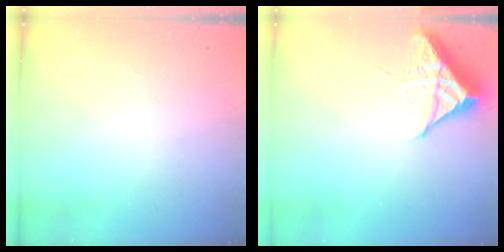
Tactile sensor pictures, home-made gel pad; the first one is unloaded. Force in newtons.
{"total": 6.4, "press": 6.4, "slide": 0.4}